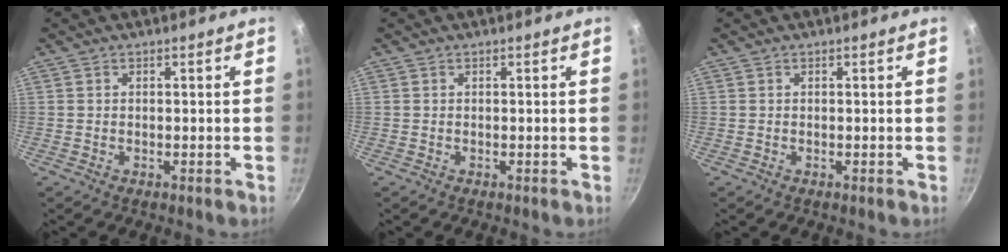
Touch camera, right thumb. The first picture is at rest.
{"total": 0.0}
{"total": 0.0}